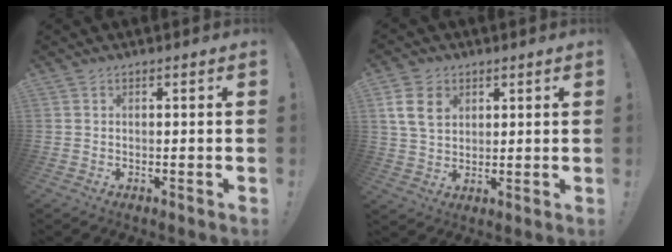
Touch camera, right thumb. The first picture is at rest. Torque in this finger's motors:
{"motor_torque": [1.03, 0.87, 0.63, -0.13, 0.03]}